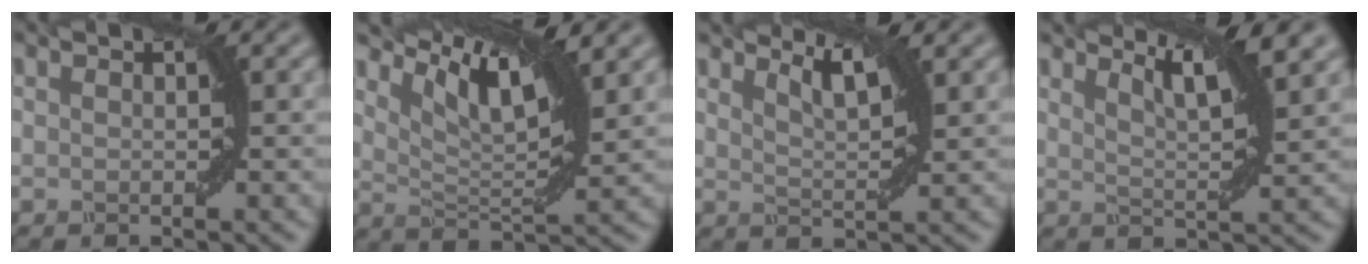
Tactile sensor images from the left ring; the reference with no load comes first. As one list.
[{"total": 7.0, "force": [4.2, 1.8, 5.3], "torque": [-0.099, 0.004, 0.083]}, {"total": 3.1, "force": [2.3, 0.7, 2.0], "torque": [-0.034, 0.004, 0.035]}, {"total": 4.5, "force": [3.1, 0.8, 3.2], "torque": [-0.049, 0.007, 0.052]}]